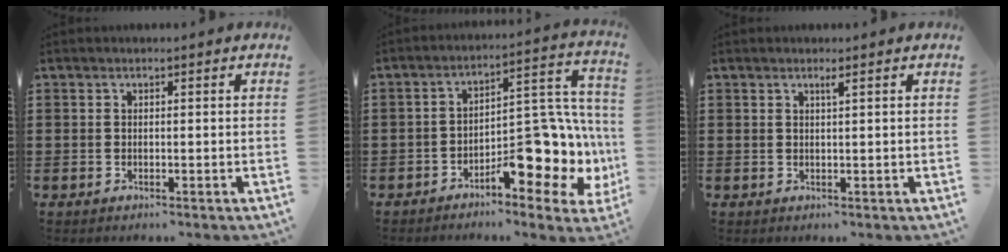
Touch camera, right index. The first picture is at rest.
{"total": 10.7, "force": [-5.4, 4.7, 7.8], "torque": [-0.085, -0.003, -0.097]}
{"total": 0.9, "force": [0.5, -0.1, 0.7], "torque": [-0.014, -0.004, 0.009]}